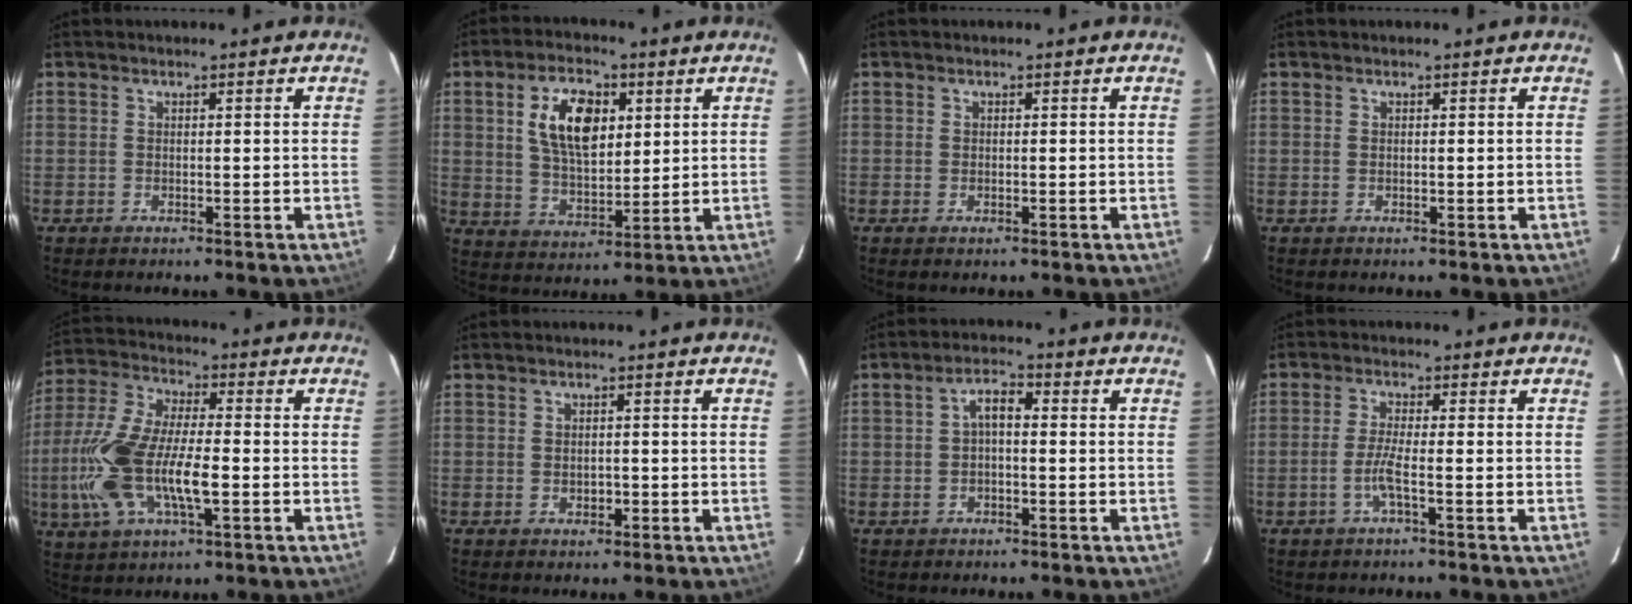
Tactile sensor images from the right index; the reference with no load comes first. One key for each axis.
{"total": 11.6, "fx": 3.7, "fy": 6.1, "fz": 9.2, "tx": -0.169, "ty": 0.015, "tz": 0.073}
{"total": 0.6, "fx": -0.5, "fy": 0.3, "fz": 0.3, "tx": -0.004, "ty": -0.001, "tz": -0.008}
{"total": 0.0}
{"total": 17.0, "fx": -3.5, "fy": 6.3, "fz": 15.4, "tx": -0.328, "ty": -0.002, "tz": -0.070}
{"total": 1.5, "fx": -0.7, "fy": 1.1, "fz": 0.7, "tx": -0.012, "ty": 0.002, "tz": -0.009}
{"total": 3.0, "fx": -0.4, "fy": 1.3, "fz": 2.7, "tx": -0.052, "ty": 0.013, "tz": -0.008}
{"total": 3.2, "fx": -1.5, "fy": -0.4, "fz": 2.8, "tx": -0.062, "ty": -0.001, "tz": -0.031}